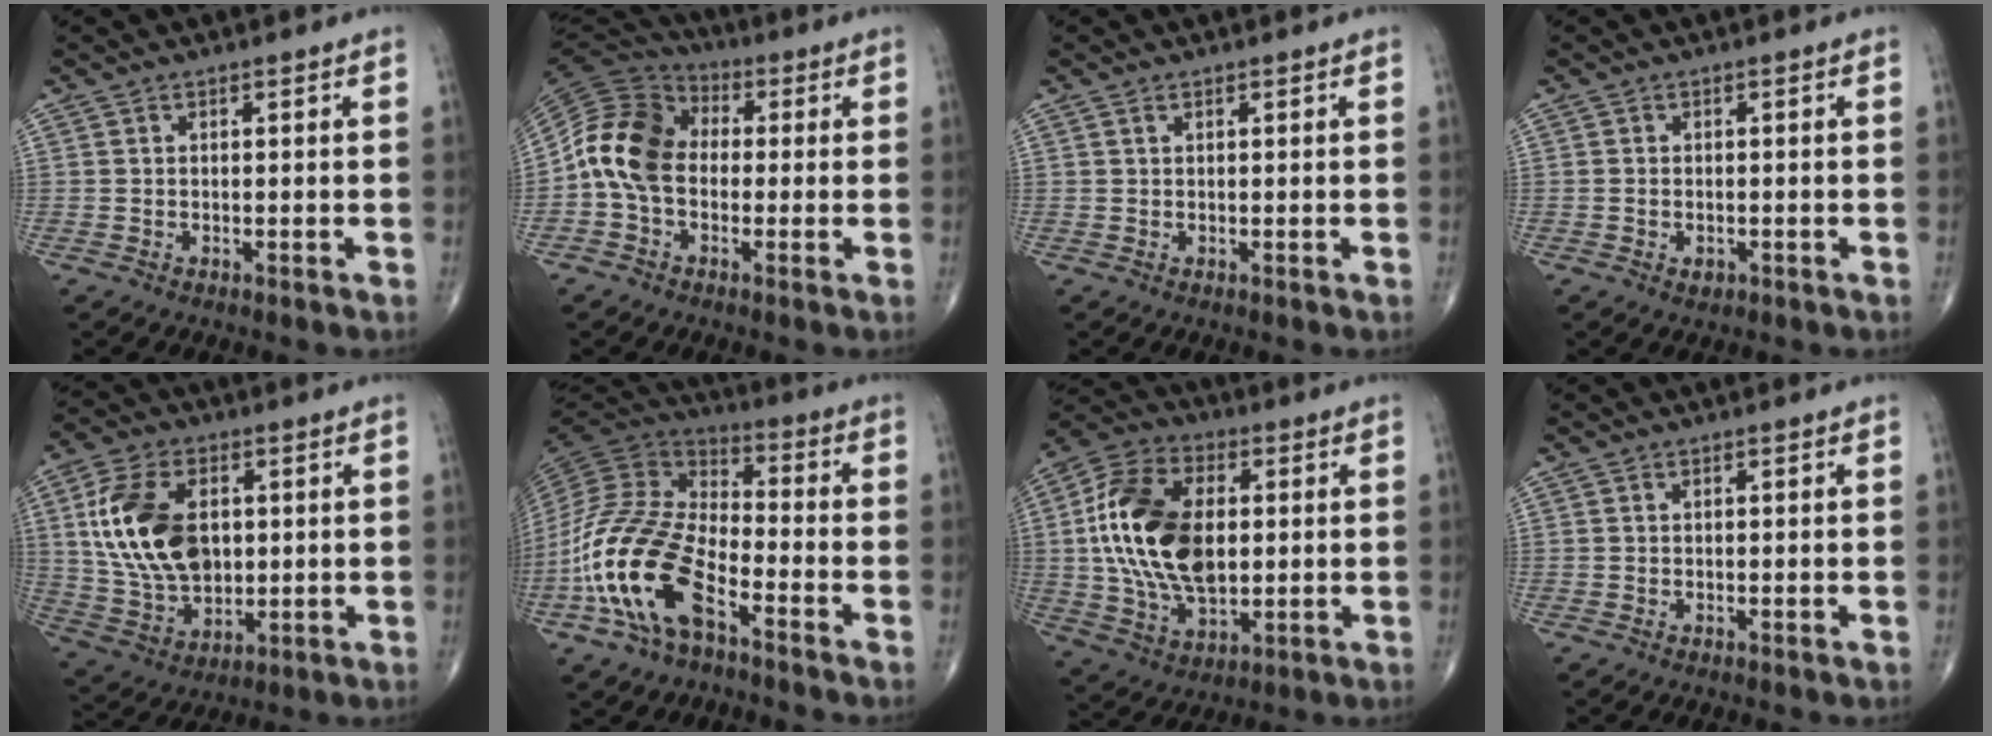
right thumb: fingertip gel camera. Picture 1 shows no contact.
{"total": 12.5, "force": [-0.8, 9.2, 8.5], "torque": [-0.155, 0.032, -0.031]}
{"total": 0.7, "force": [0.4, 0.3, 0.4], "torque": [-0.009, 0.003, 0.009]}
{"total": 1.5, "force": [-0.6, 1.1, 0.9], "torque": [-0.008, 0.003, -0.007]}
{"total": 17.7, "force": [3.0, 11.4, 13.3], "torque": [-0.239, -0.006, 0.064]}
{"total": 19.2, "force": [-8.2, 9.4, 14.6], "torque": [-0.298, 0.049, -0.166]}
{"total": 21.1, "force": [1.8, 12.7, 16.7], "torque": [-0.312, 0.000, 0.034]}
{"total": 0.0}